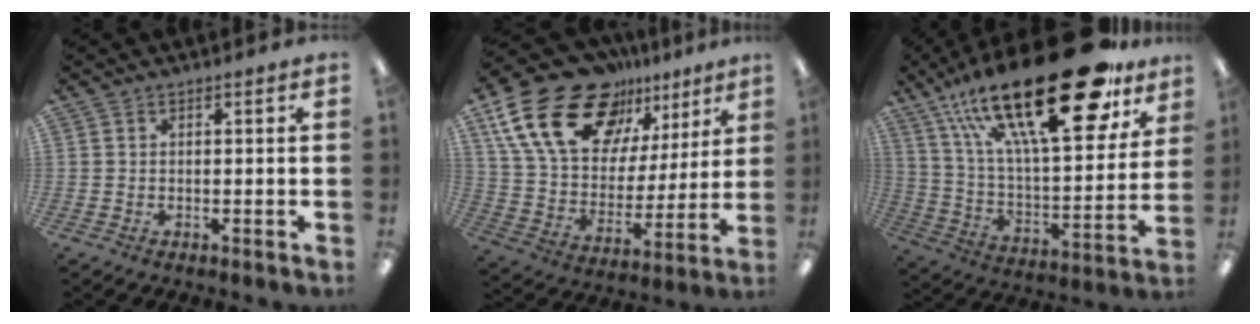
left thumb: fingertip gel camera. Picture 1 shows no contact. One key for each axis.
{"total": 24.1, "fx": 14.8, "fy": 13.9, "fz": 13.1, "tx": -0.245, "ty": -0.082, "tz": 0.266}
{"total": 34.5, "fx": 20.5, "fy": 11.8, "fz": 25.2, "tx": -0.439, "ty": -0.125, "tz": 0.335}